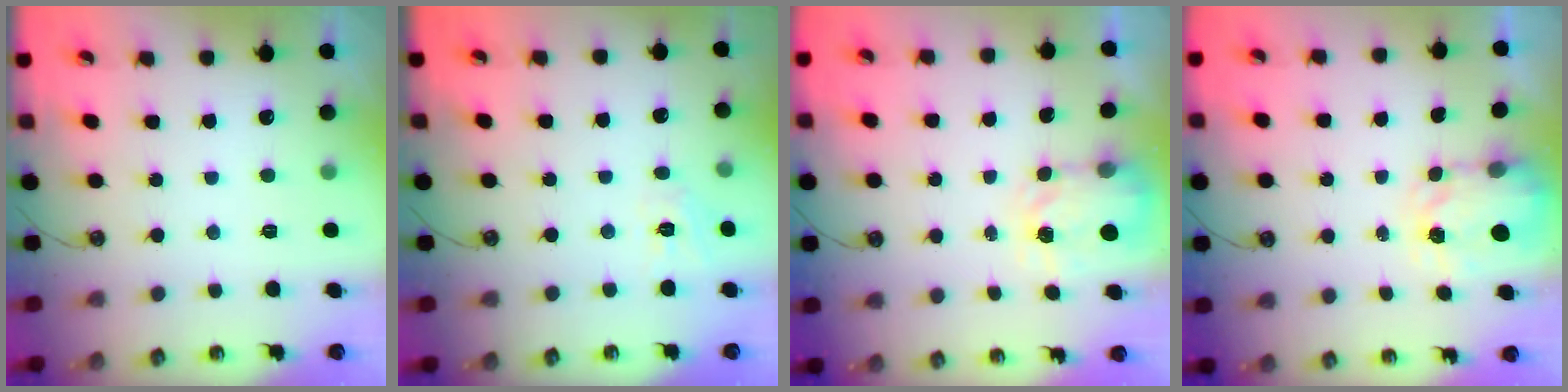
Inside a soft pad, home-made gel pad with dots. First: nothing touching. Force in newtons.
{"total": 5.3, "press": 5.3, "slide": 0.4}
{"total": 3.6, "press": 3.6, "slide": 0.6}
{"total": 3.5, "press": 3.5, "slide": 0.4}